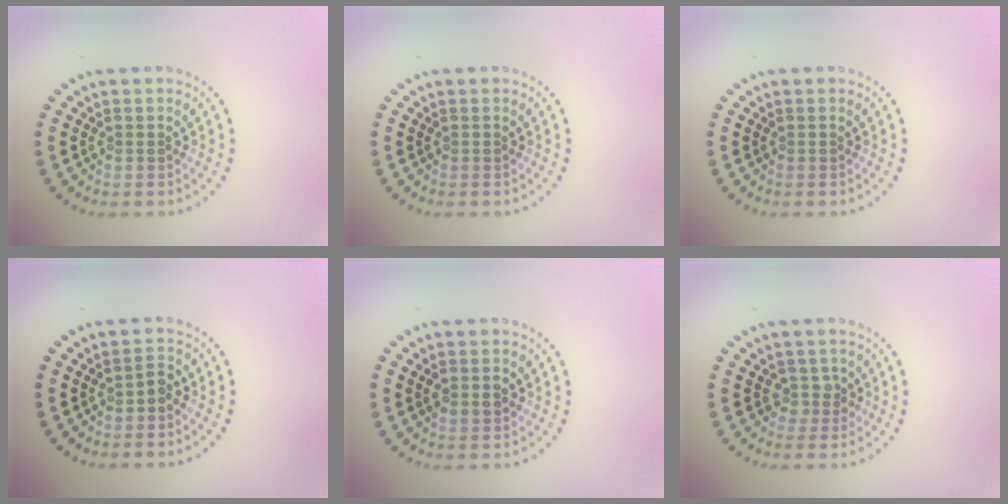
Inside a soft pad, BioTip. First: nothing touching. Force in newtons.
{"total": 0.0}
{"total": 0.0}
{"total": 1.1, "press": 1.0, "slide": 0.4}
{"total": 1.5, "press": 1.5, "slide": 0.3}
{"total": 1.4, "press": 1.2, "slide": 0.8}